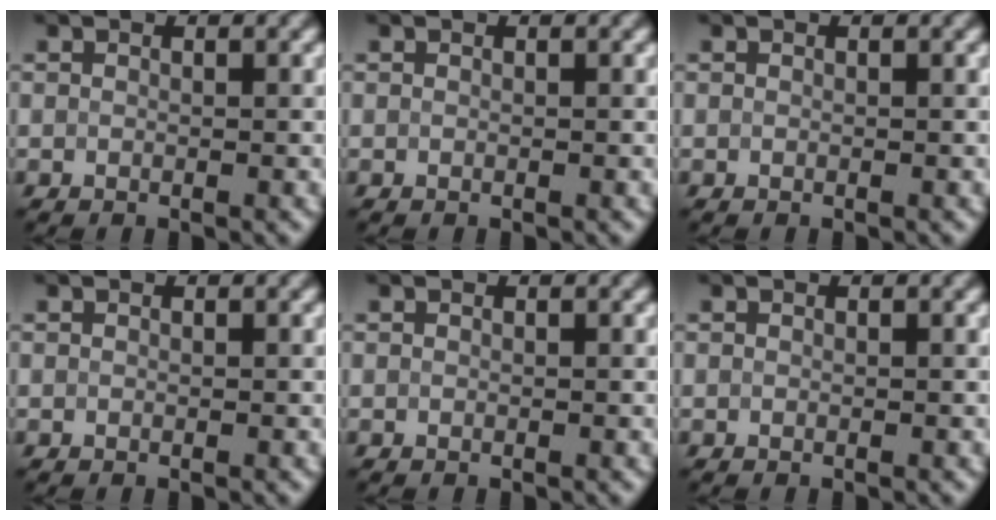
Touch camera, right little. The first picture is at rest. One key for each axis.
{"total": 0.0}
{"total": 0.0}
{"total": 0.0}
{"total": 0.0}
{"total": 0.0}